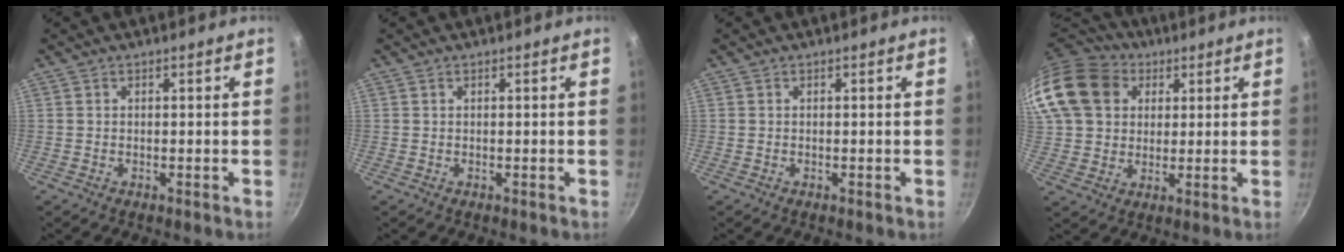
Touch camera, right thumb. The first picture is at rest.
{"total": 0.0}
{"total": 0.0}
{"total": 20.2, "force": [7.5, 15.9, 10.0], "torque": [-0.212, 0.024, 0.134]}